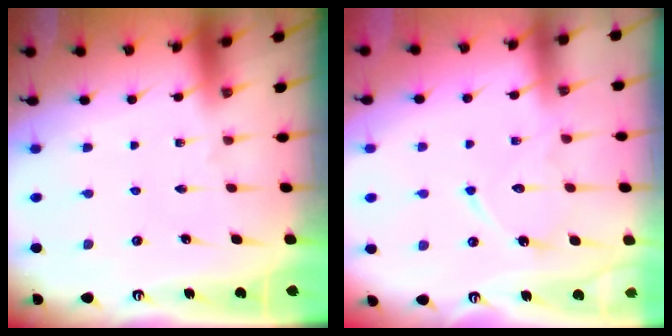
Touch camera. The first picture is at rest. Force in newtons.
{"total": 11.6, "press": 11.5, "slide": 1.0}